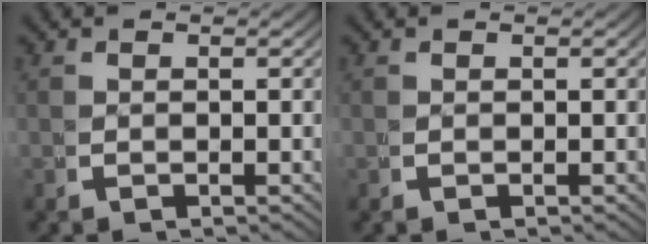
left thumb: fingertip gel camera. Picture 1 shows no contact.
{"total": 0.0}